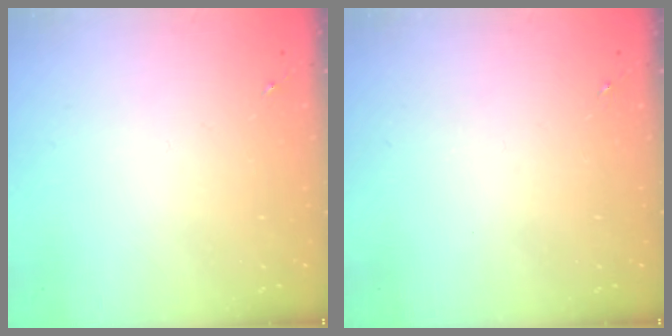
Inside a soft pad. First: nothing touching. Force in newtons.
{"total": 0.0}